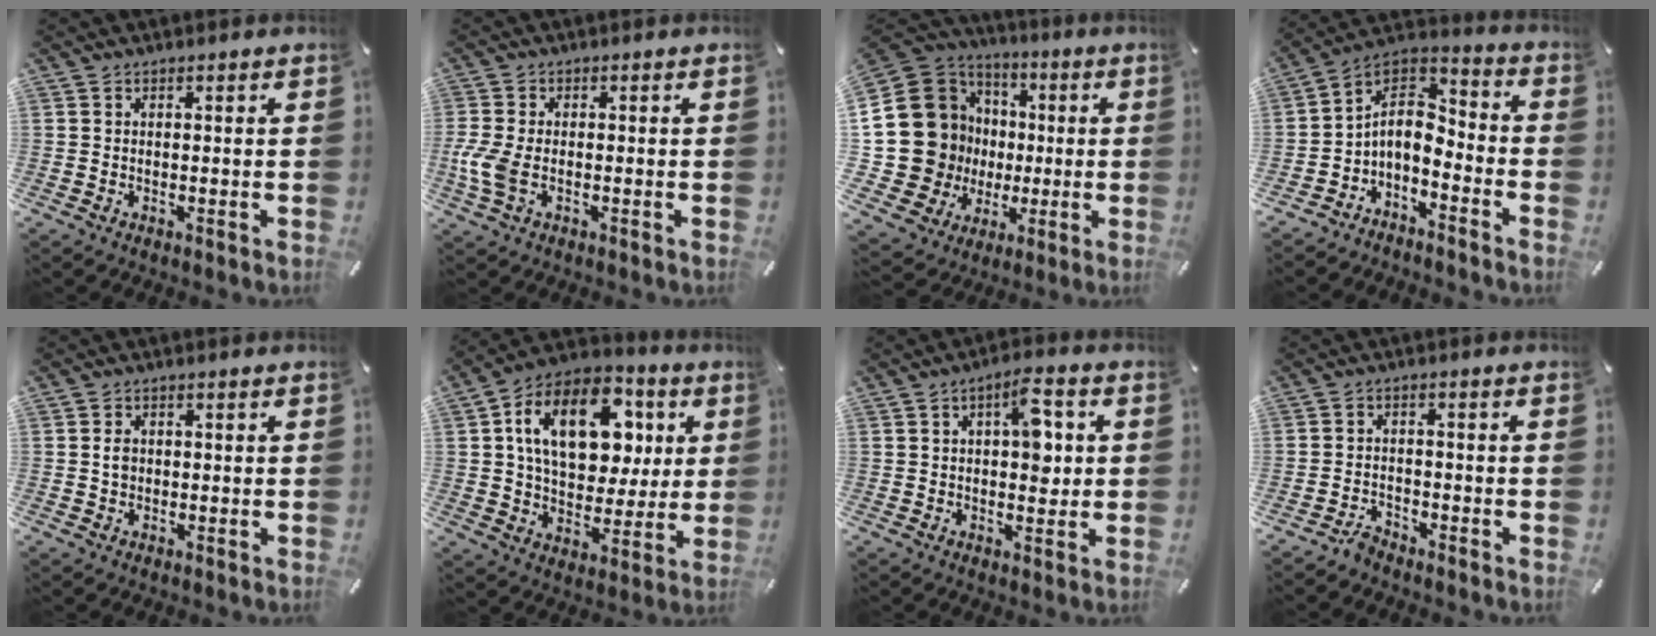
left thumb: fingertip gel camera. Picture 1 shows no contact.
{"total": 6.0, "force": [-1.4, 3.2, 4.9], "torque": [-0.119, -0.006, -0.028]}
{"total": 20.6, "force": [0.1, 19.2, 7.3], "torque": [-0.147, -0.013, 0.051]}
{"total": 7.6, "force": [-3.2, 5.3, 4.3], "torque": [-0.096, 0.004, -0.063]}
{"total": 2.1, "force": [0.1, 1.7, 1.3], "torque": [-0.019, 0.002, -0.001]}
{"total": 20.1, "force": [6.1, 13.4, 13.6], "torque": [-0.235, -0.002, 0.106]}
{"total": 9.3, "force": [1.9, 4.8, 7.7], "torque": [-0.087, -0.009, 0.025]}
{"total": 3.0, "force": [-2.7, 1.0, 0.6], "torque": [-0.018, 0.014, -0.057]}